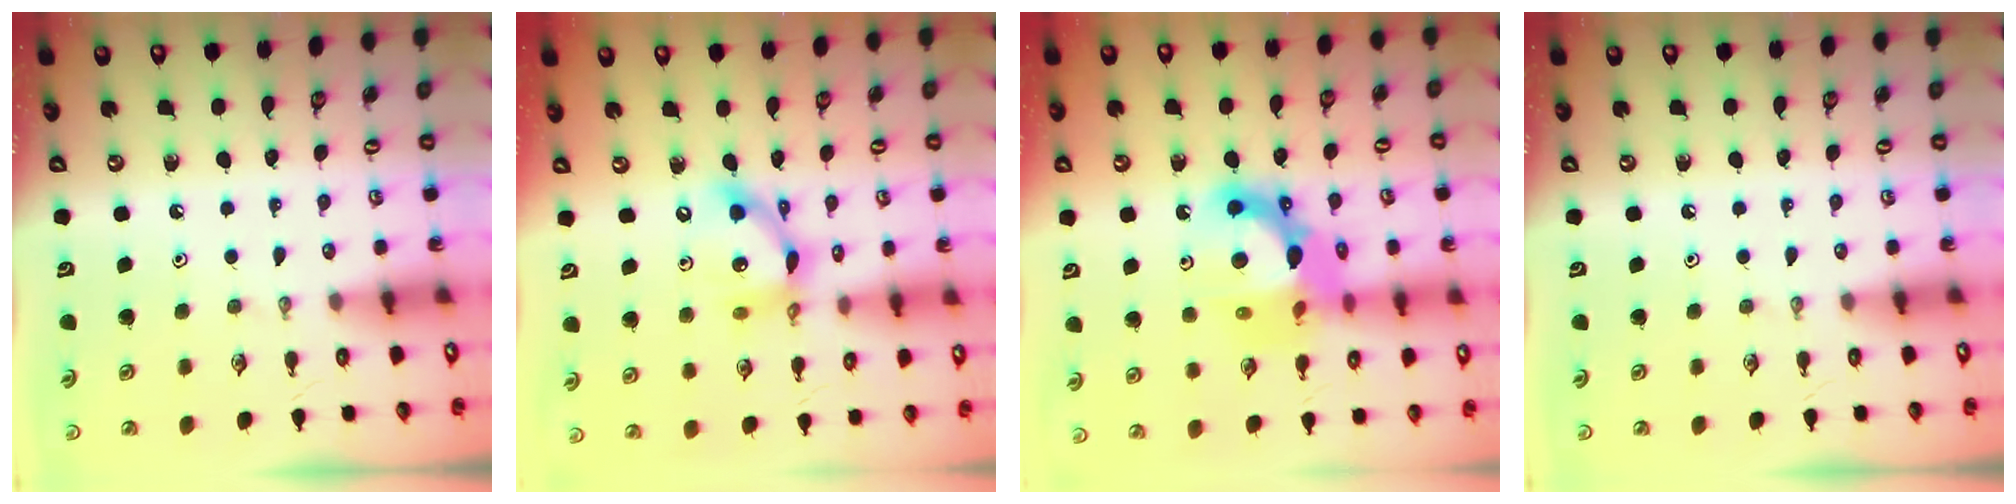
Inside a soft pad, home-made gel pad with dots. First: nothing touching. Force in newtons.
{"total": 12.5, "press": 12.5, "slide": 0.6}
{"total": 16.2, "press": 16.1, "slide": 1.9}
{"total": 0.0}